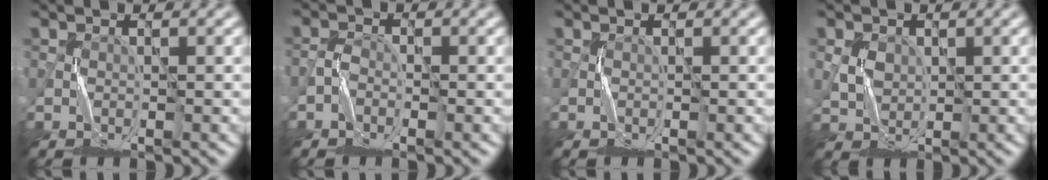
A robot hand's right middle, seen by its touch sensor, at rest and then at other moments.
{"total": 1.0, "force": [-0.8, 0.5, 0.2], "torque": [-0.001, 0.006, -0.018]}
{"total": 0.0}
{"total": 1.7, "force": [0.8, 1.4, 0.6], "torque": [-0.014, -0.003, 0.016]}